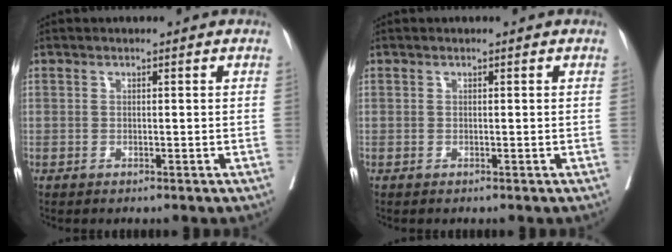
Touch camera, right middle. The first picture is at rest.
{"total": 0.0}